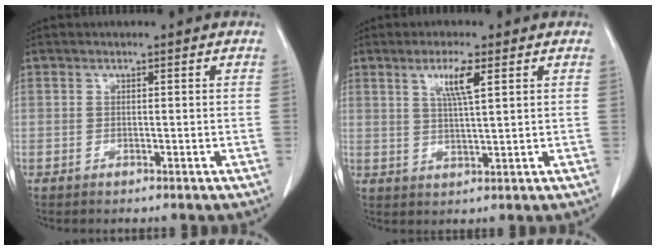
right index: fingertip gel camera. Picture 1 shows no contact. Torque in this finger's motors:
{"motor_torque": [0.48, 0.14, 0.12, 0.04]}